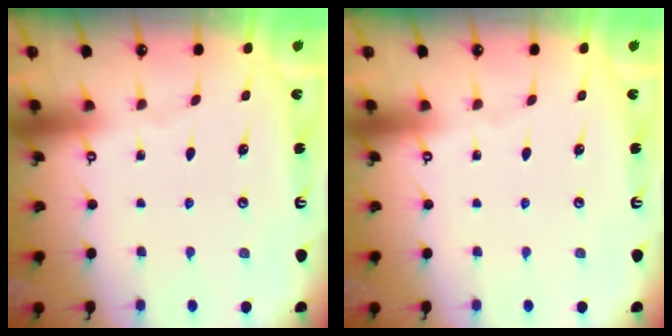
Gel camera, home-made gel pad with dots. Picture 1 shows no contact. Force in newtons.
{"total": 0.0}